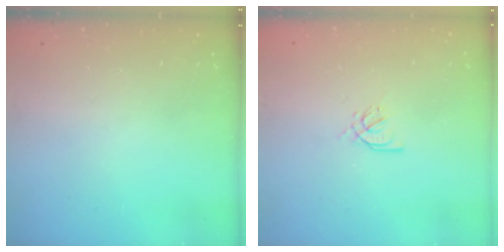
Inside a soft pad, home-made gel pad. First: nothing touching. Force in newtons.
{"total": 2.4, "press": 2.4, "slide": 0.5}